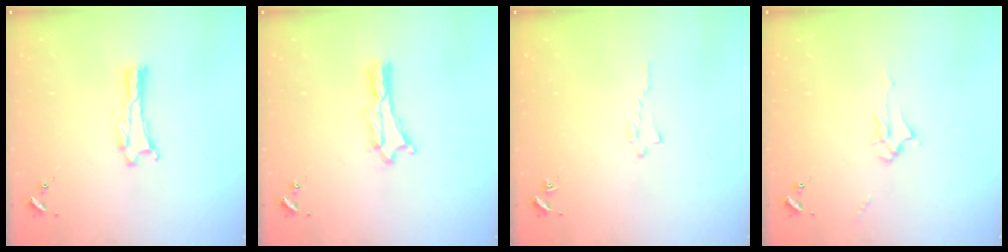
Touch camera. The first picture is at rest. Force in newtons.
{"total": 0.6, "press": 0.6, "slide": 0.2}
{"total": 0.6, "press": 0.6, "slide": 0.1}
{"total": 2.2, "press": 2.2, "slide": 0.1}